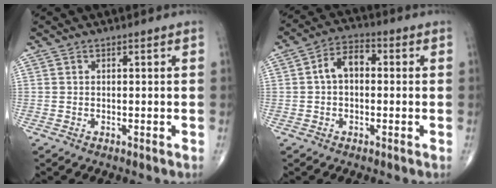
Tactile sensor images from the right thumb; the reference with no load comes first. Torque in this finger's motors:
{"motor_torque": [0.12, 0.14, 0.20, 0.08, 0.18]}